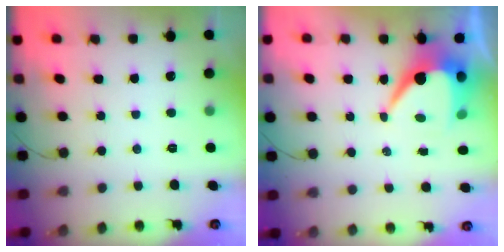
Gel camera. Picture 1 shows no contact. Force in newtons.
{"total": 9.5, "press": 9.5, "slide": 0.8}